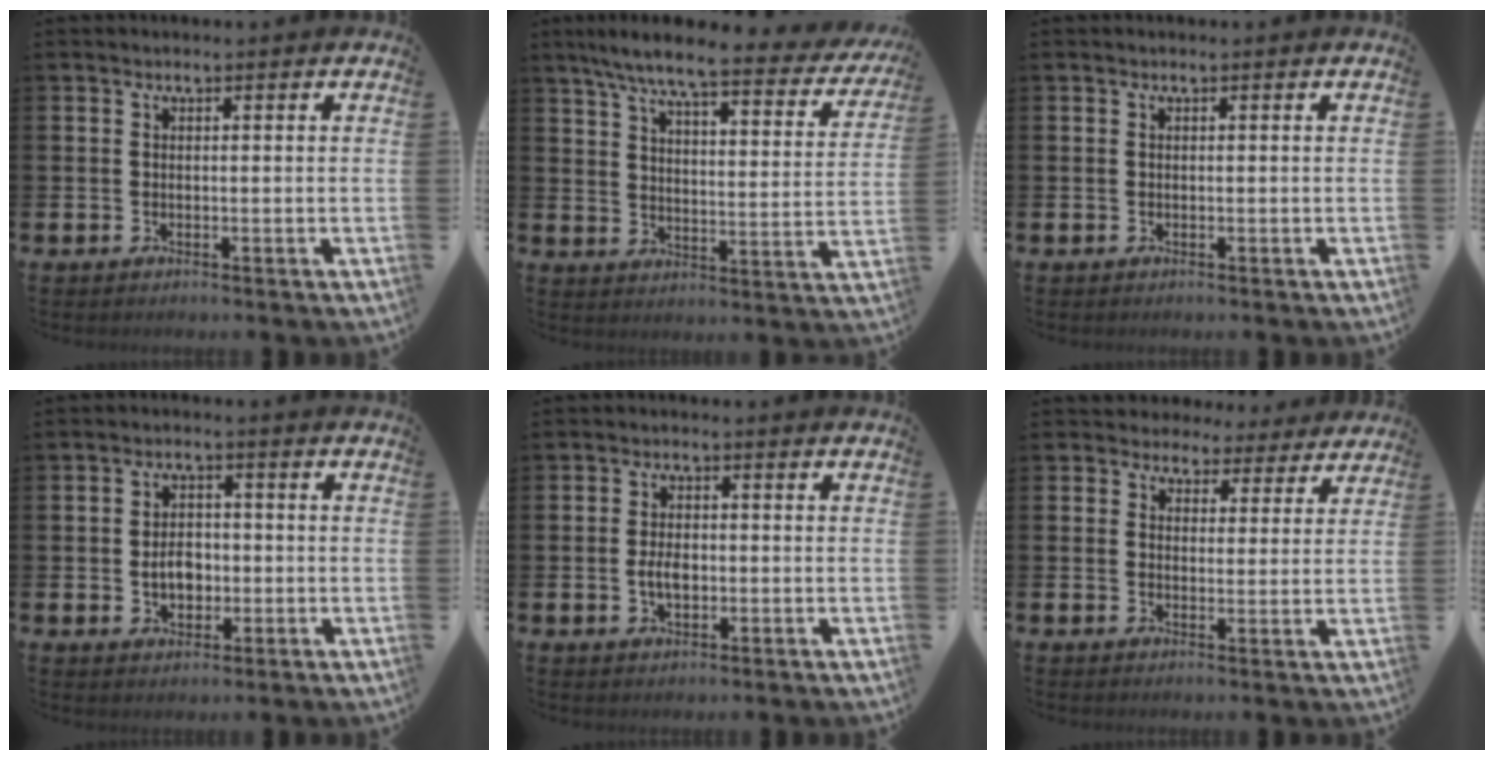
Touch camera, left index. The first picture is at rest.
{"total": 7.5, "force": [6.4, 0.8, 3.9], "torque": [-0.096, -0.046, 0.102]}
{"total": 0.0}
{"total": 3.9, "force": [-0.5, 2.8, 2.6], "torque": [-0.033, -0.001, -0.017]}
{"total": 3.1, "force": [-0.3, 1.9, 2.5], "torque": [-0.033, 0.000, -0.009]}
{"total": 3.7, "force": [3.1, 2.0, 0.1], "torque": [-0.005, -0.022, 0.049]}